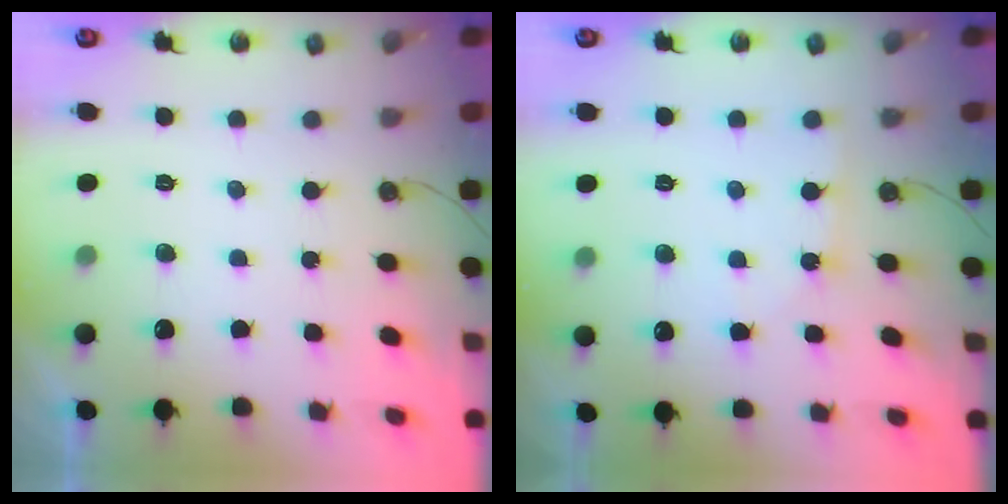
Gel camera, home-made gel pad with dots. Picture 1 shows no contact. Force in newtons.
{"total": 3.5, "press": 3.5, "slide": 0.6}